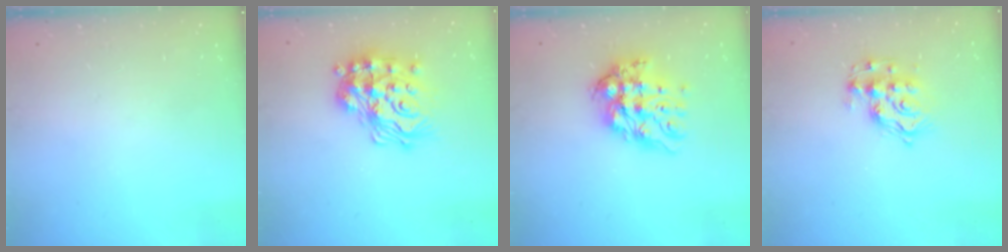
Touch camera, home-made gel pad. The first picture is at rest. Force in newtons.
{"total": 22.2, "press": 22.1, "slide": 1.6}
{"total": 13.5, "press": 13.5, "slide": 1.0}
{"total": 12.2, "press": 12.2, "slide": 0.7}